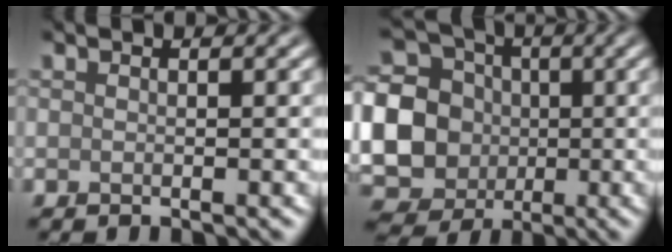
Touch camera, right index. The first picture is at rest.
{"total": 18.5, "force": [-1.0, 17.6, 5.9], "torque": [-0.171, -0.004, -0.057]}